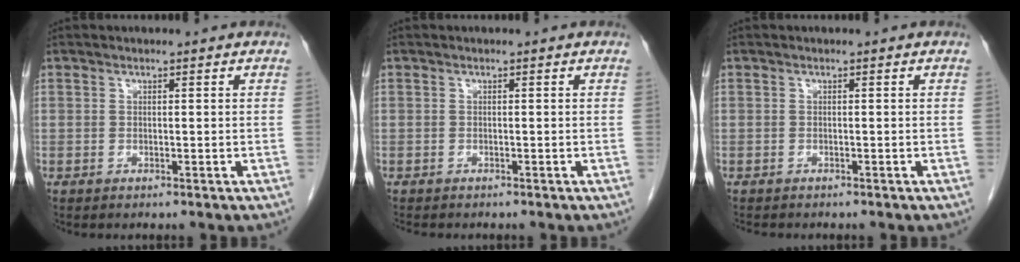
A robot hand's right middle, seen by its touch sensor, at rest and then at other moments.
{"total": 2.1, "force": [-1.8, 0.6, 0.8], "torque": [-0.020, -0.007, -0.022]}
{"total": 2.1, "force": [-1.9, 0.6, 0.8], "torque": [-0.019, -0.007, -0.023]}